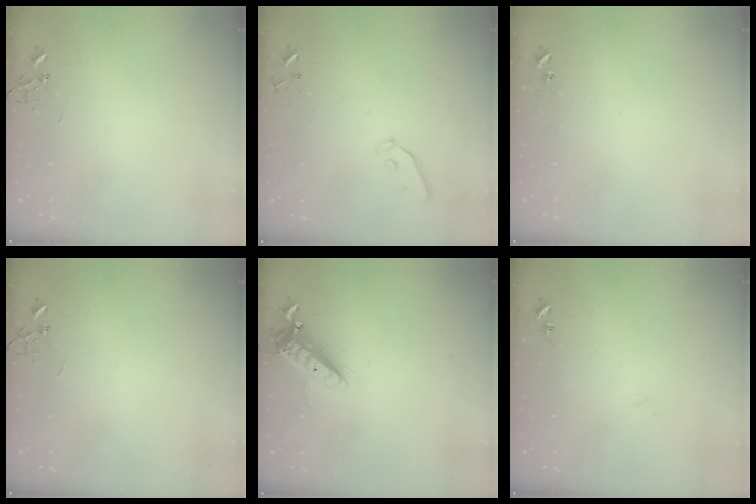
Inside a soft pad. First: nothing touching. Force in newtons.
{"total": 5.7, "press": 5.7, "slide": 0.4}
{"total": 5.4, "press": 5.4, "slide": 0.6}
{"total": 0.0}
{"total": 13.1, "press": 12.9, "slide": 2.5}
{"total": 7.8, "press": 7.8, "slide": 0.6}